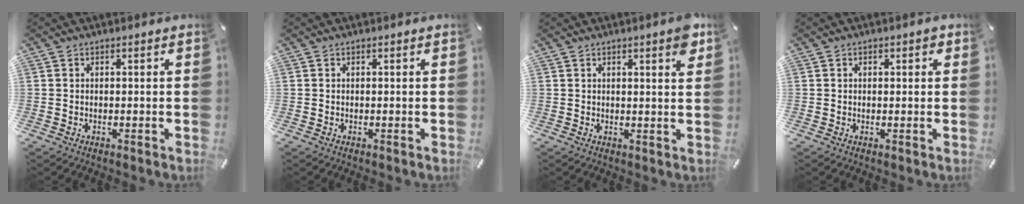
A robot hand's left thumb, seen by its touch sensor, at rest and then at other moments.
{"total": 0.0}
{"total": 3.9, "force": [2.1, 0.8, 3.2], "torque": [-0.050, -0.009, 0.033]}
{"total": 1.5, "force": [0.4, 1.0, 1.1], "torque": [-0.015, 0.004, 0.003]}